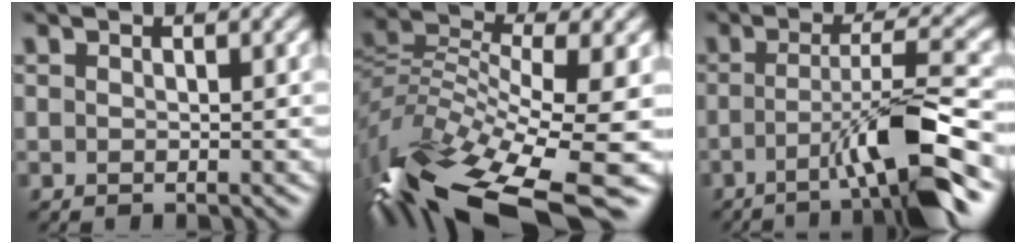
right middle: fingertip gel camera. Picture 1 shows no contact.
{"total": 14.0, "force": [-8.1, 5.1, 10.1], "torque": [-0.226, -0.003, -0.142]}
{"total": 8.9, "force": [-3.3, 1.4, 8.1], "torque": [-0.119, 0.007, -0.061]}